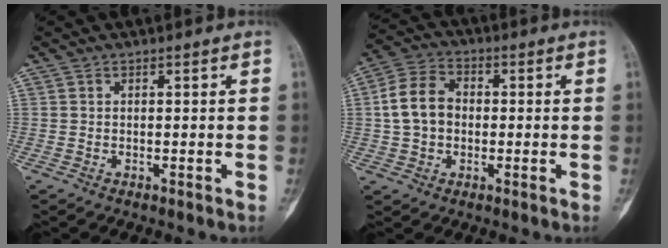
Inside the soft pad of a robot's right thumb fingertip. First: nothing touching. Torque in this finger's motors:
{"motor_torque": [0.08, 0.10, 0.69, -0.16, 0.06]}